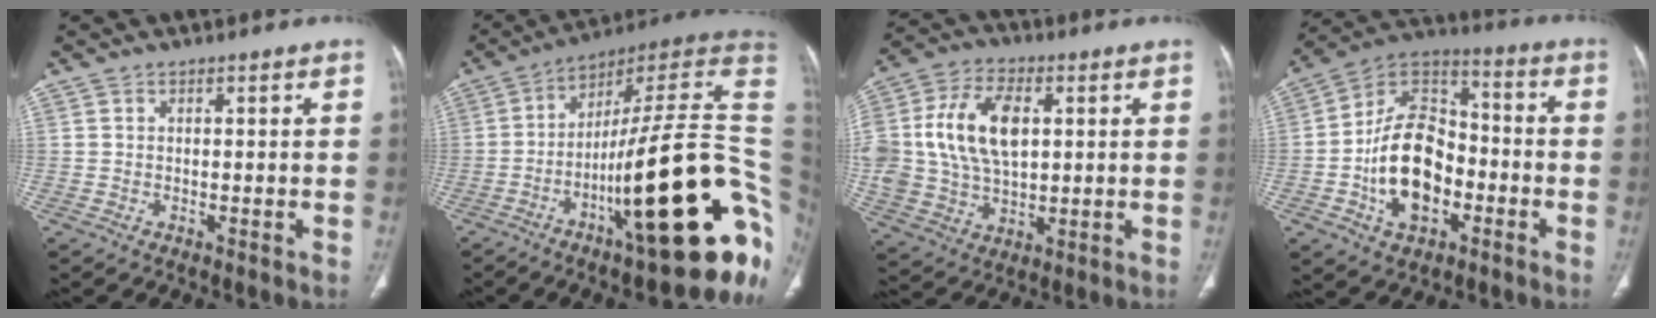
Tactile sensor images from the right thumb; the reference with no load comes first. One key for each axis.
{"total": 32.0, "fx": -6.8, "fy": 7.0, "fz": 30.5, "tx": -0.369, "ty": 0.034, "tz": -0.103}
{"total": 19.4, "fx": 3.2, "fy": 12.5, "fz": 14.5, "tx": -0.294, "ty": 0.006, "tz": 0.064}
{"total": 17.9, "fx": -4.6, "fy": 11.7, "fz": 12.7, "tx": -0.192, "ty": 0.038, "tz": -0.085}